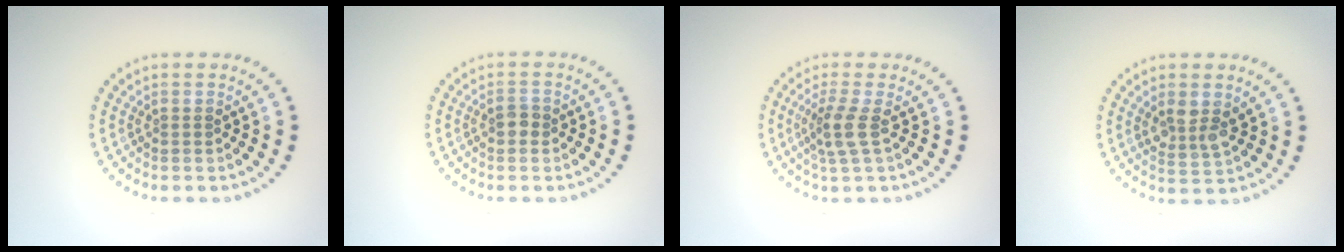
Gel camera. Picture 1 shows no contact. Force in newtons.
{"total": 1.3, "press": 1.3, "slide": 0.2}
{"total": 2.6, "press": 2.0, "slide": 1.7}
{"total": 2.8, "press": 2.6, "slide": 1.1}